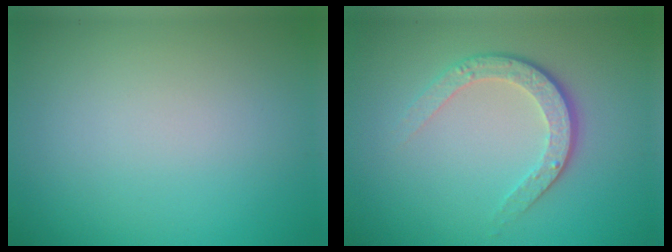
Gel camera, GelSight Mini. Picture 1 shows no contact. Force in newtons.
{"total": 3.5, "press": 2.5, "slide": 2.5}